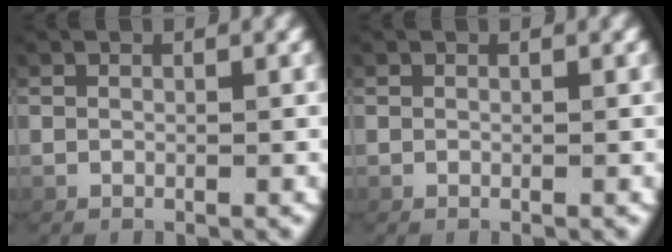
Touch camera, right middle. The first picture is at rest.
{"total": 0.0}